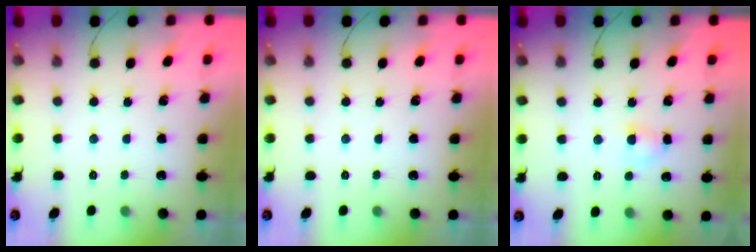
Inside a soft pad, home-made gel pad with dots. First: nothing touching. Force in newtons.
{"total": 0.0}
{"total": 3.9, "press": 3.6, "slide": 1.4}